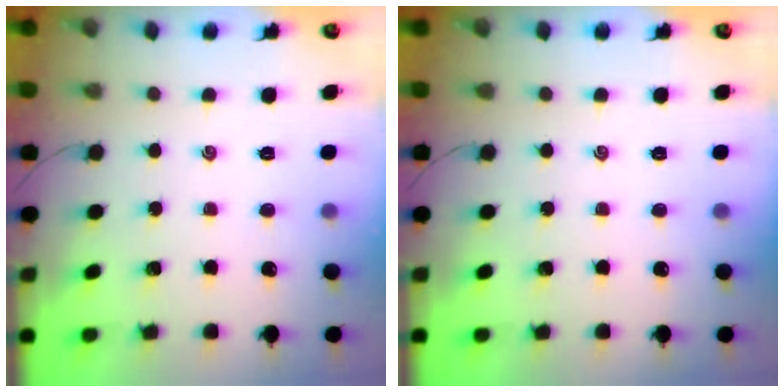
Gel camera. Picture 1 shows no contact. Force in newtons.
{"total": 0.0}